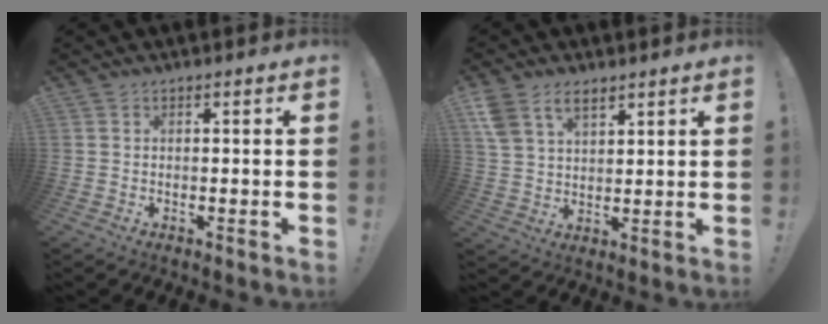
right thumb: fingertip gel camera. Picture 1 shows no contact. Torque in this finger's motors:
{"motor_torque": [0.20, 2.40, 0.68, 0.53, 0.03]}